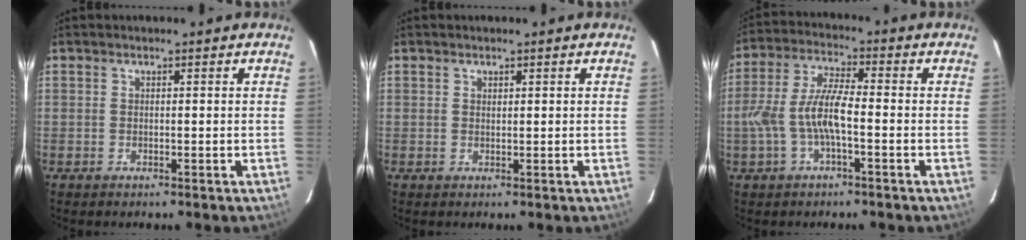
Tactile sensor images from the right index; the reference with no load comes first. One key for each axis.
{"total": 0.5, "fx": 0.4, "fy": 0.3, "fz": 0.2, "tx": -0.002, "ty": 0.001, "tz": 0.008}
{"total": 9.1, "fx": -2.4, "fy": 2.3, "fz": 8.5, "tx": -0.183, "ty": 0.007, "tz": -0.042}